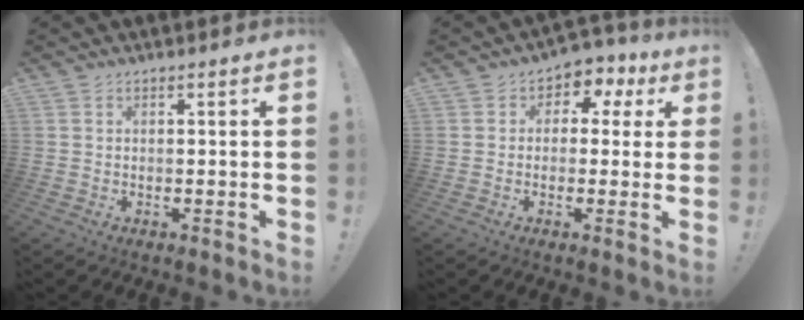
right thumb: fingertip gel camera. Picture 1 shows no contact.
{"total": 4.3, "force": [-0.3, 3.8, 1.9], "torque": [-0.016, 0.004, -0.007]}